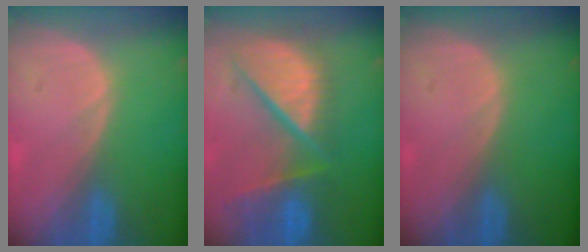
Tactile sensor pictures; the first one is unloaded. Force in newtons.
{"total": 12.3, "press": 10.1, "slide": 7.0}
{"total": 0.0}